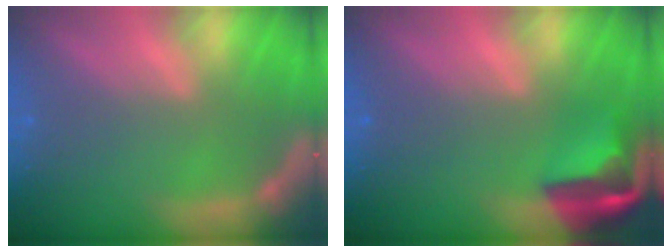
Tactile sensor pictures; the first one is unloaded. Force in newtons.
{"total": 5.9}